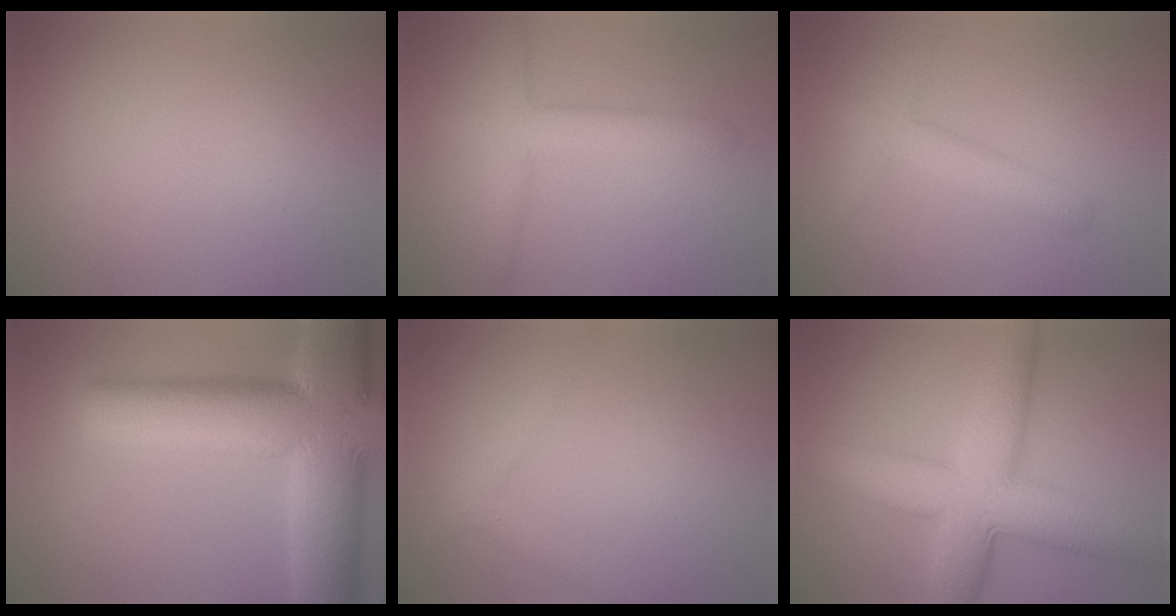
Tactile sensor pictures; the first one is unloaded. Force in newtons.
{"total": 3.5, "press": 3.5, "slide": 0.2}
{"total": 2.9, "press": 2.8, "slide": 0.2}
{"total": 15.9, "press": 15.9, "slide": 1.0}
{"total": 2.0, "press": 2.0, "slide": 0.1}
{"total": 9.8, "press": 9.8, "slide": 0.3}